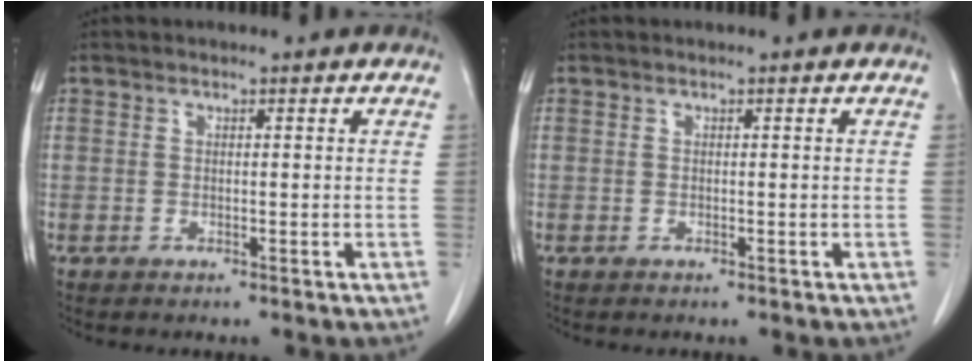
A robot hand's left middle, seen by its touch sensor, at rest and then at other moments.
{"total": 0.0}